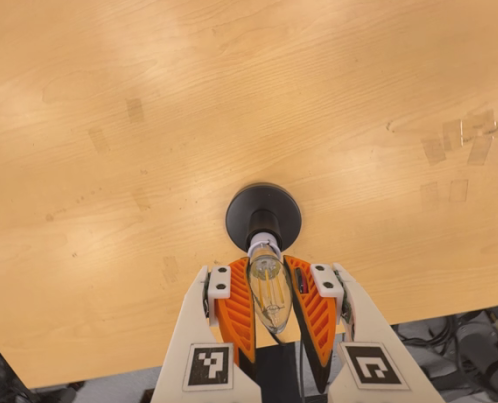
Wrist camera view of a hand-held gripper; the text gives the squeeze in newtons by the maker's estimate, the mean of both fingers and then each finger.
{"total": 19.5, "left": 18.8, "right": 20.1}